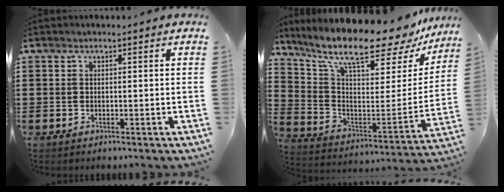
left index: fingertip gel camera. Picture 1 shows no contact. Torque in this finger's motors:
{"motor_torque": [2.14, 0.00, 1.05, 0.21]}